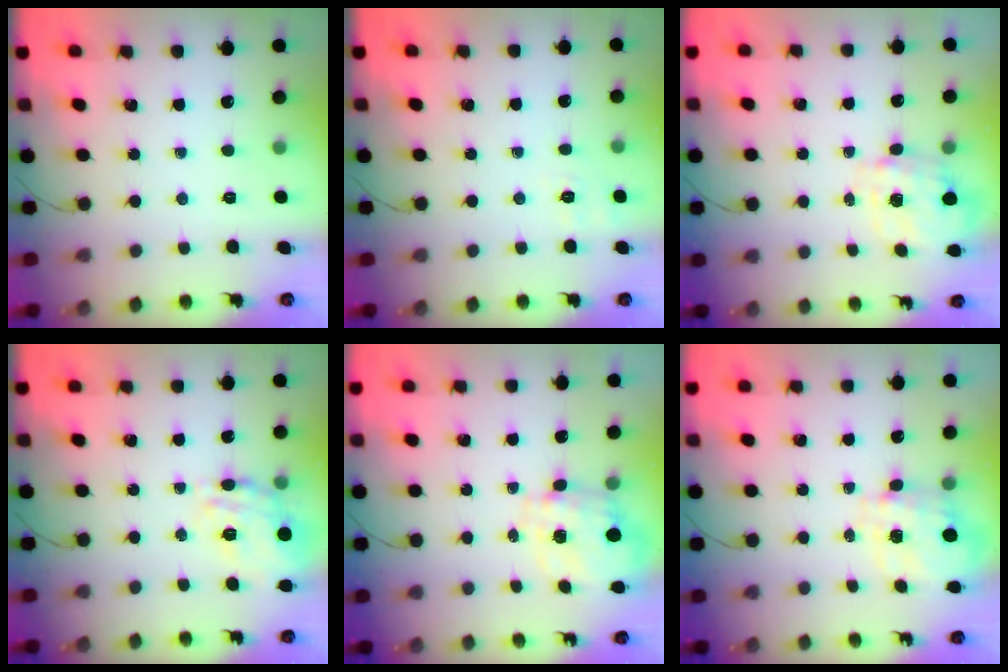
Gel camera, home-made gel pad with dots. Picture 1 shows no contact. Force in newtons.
{"total": 1.9, "press": 0.4, "slide": 1.9}
{"total": 3.6, "press": 3.6, "slide": 0.7}
{"total": 18.6, "press": 18.4, "slide": 2.4}
{"total": 2.9, "press": 2.7, "slide": 1.0}
{"total": 3.5, "press": 3.3, "slide": 1.0}